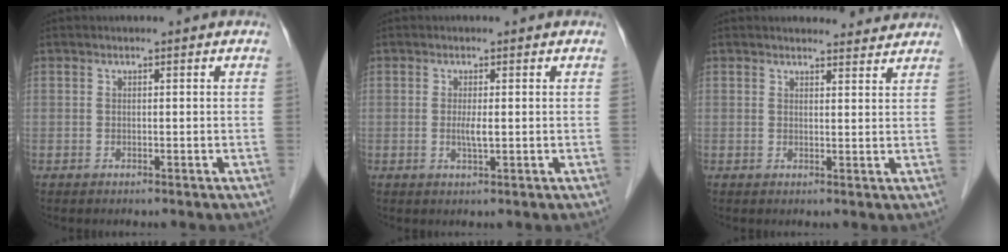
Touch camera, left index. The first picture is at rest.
{"total": 1.8, "force": [0.0, 0.1, 1.8], "torque": [-0.041, -0.003, 0.001]}
{"total": 6.1, "force": [5.9, 1.2, 0.9], "torque": [-0.003, 0.004, 0.062]}